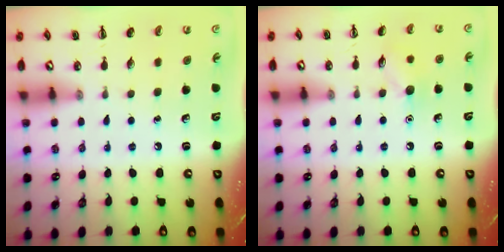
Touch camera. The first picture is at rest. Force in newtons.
{"total": 7.5, "press": 7.3, "slide": 1.4}